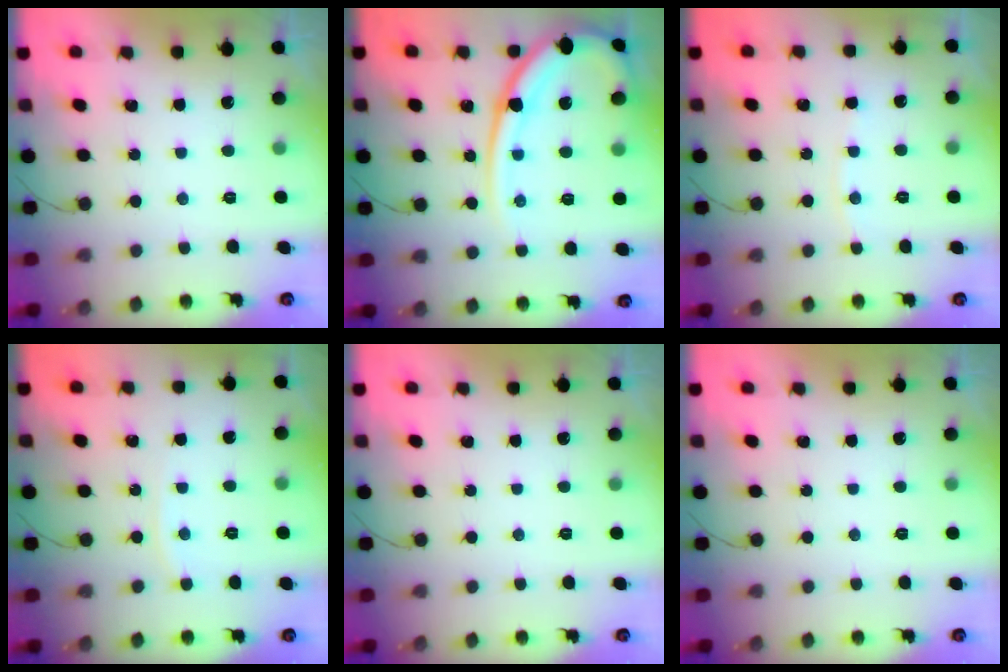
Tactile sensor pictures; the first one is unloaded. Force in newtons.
{"total": 15.5, "press": 15.3, "slide": 2.0}
{"total": 2.9, "press": 2.8, "slide": 0.4}
{"total": 2.9, "press": 2.9, "slide": 0.5}
{"total": 0.0}
{"total": 0.0}